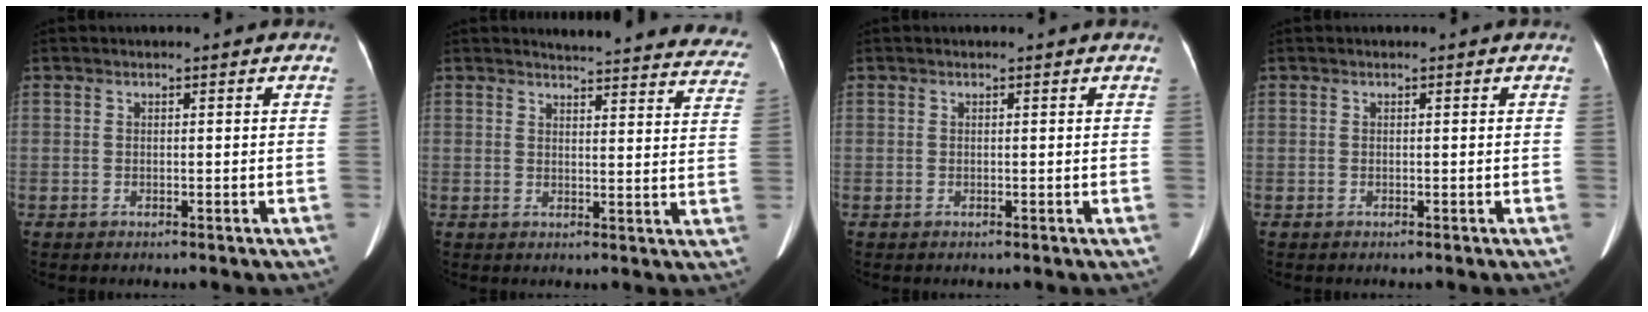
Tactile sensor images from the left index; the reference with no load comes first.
{"total": 22.8, "force": [21.8, 3.4, 5.5], "torque": [-0.062, -0.083, 0.228]}
{"total": 1.2, "force": [1.1, 0.1, 0.3], "torque": [-0.012, 0.005, 0.009]}
{"total": 0.0}